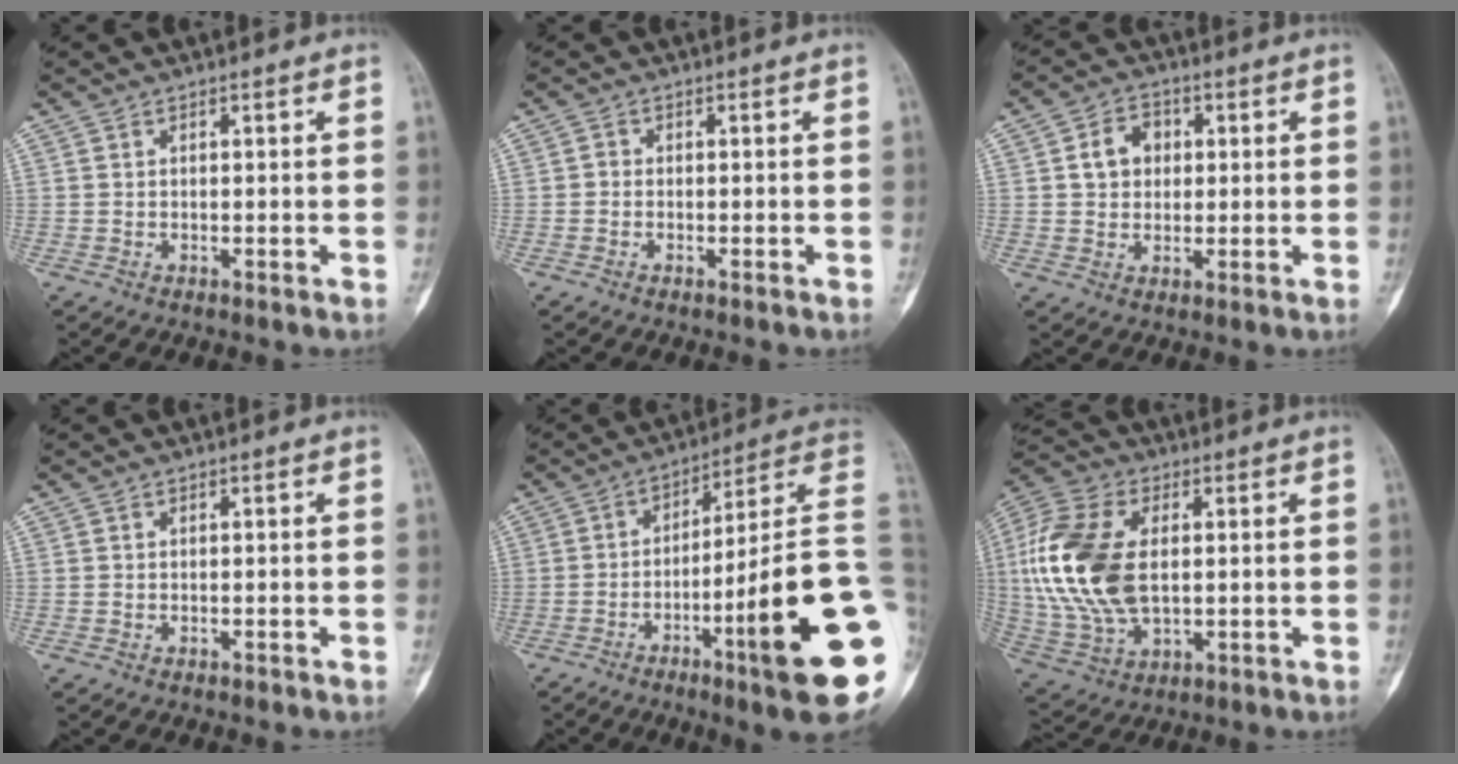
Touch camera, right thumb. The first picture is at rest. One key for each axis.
{"total": 0.7, "fx": -0.4, "fy": 0.5, "fz": 0.3, "tx": -0.003, "ty": 0.002, "tz": -0.011}
{"total": 6.2, "fx": 1.1, "fy": 5.1, "fz": 3.5, "tx": -0.034, "ty": 0.007, "tz": 0.015}
{"total": 0.0}
{"total": 22.0, "fx": -6.4, "fy": 1.6, "fz": 21.0, "tx": -0.262, "ty": 0.013, "tz": -0.100}
{"total": 19.6, "fx": 1.9, "fy": 11.6, "fz": 15.7, "tx": -0.341, "ty": -0.003, "tz": 0.037}